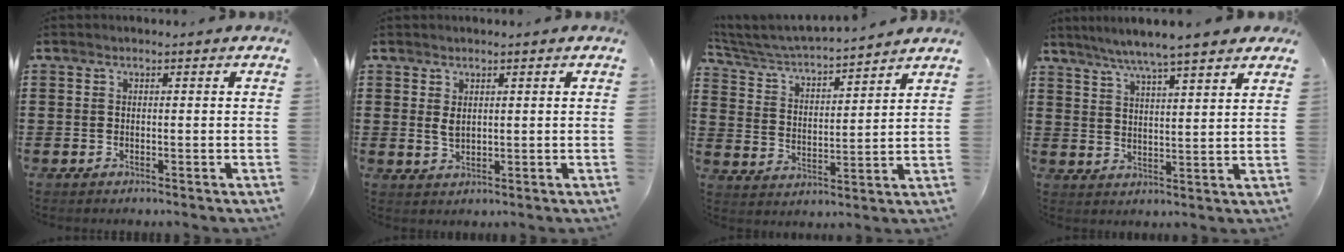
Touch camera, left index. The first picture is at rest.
{"total": 2.0, "force": [1.0, 1.0, 1.4], "torque": [-0.031, 0.003, 0.017]}
{"total": 3.9, "force": [3.8, 0.1, 1.0], "torque": [-0.040, -0.034, 0.056]}
{"total": 5.7, "force": [4.9, -0.5, 2.8], "torque": [-0.070, -0.020, 0.084]}